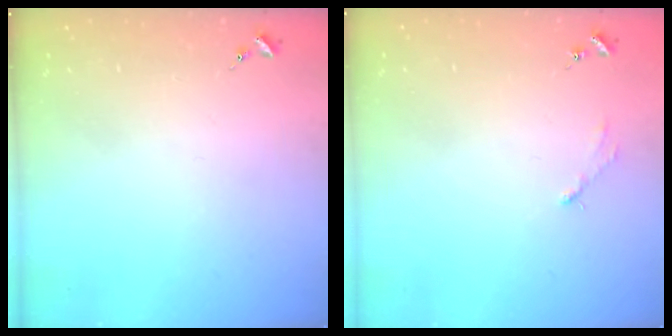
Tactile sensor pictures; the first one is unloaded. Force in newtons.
{"total": 2.9, "press": 2.9, "slide": 0.4}